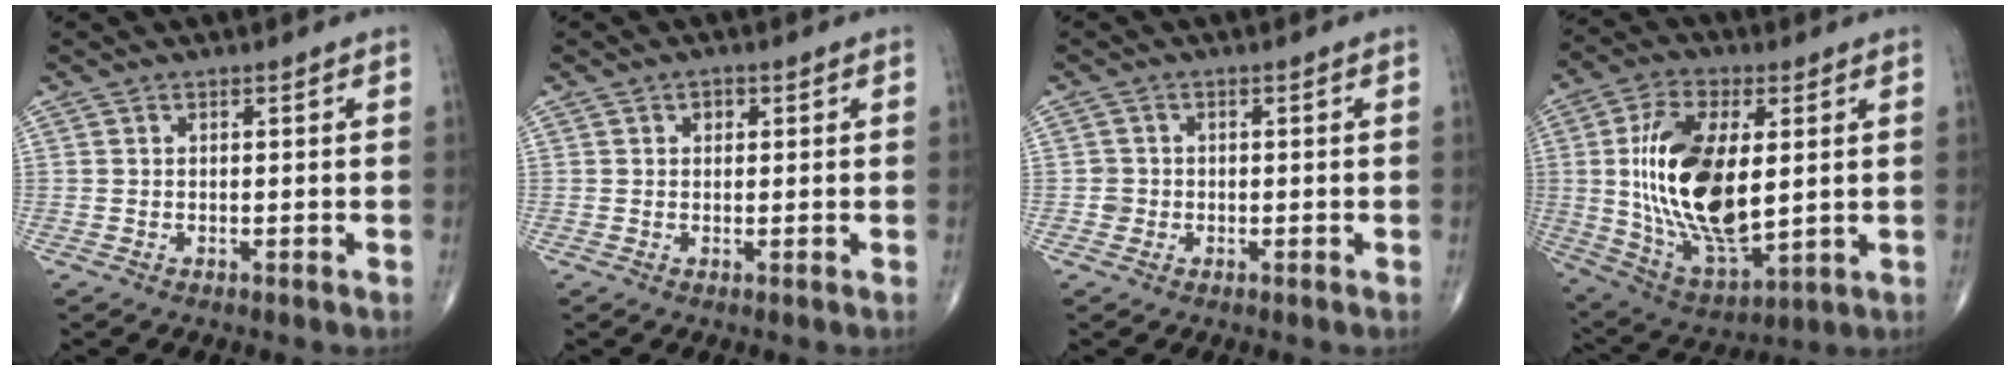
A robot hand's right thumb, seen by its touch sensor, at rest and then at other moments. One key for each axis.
{"total": 1.3, "fx": 0.5, "fy": 1.1, "fz": 0.6, "tx": 0.003, "ty": 0.000, "tz": 0.002}
{"total": 1.6, "fx": -0.4, "fy": 1.6, "fz": 0.1, "tx": 0.010, "ty": 0.008, "tz": -0.011}
{"total": 21.7, "fx": 2.2, "fy": 10.7, "fz": 18.8, "tx": -0.350, "ty": -0.020, "tz": 0.049}